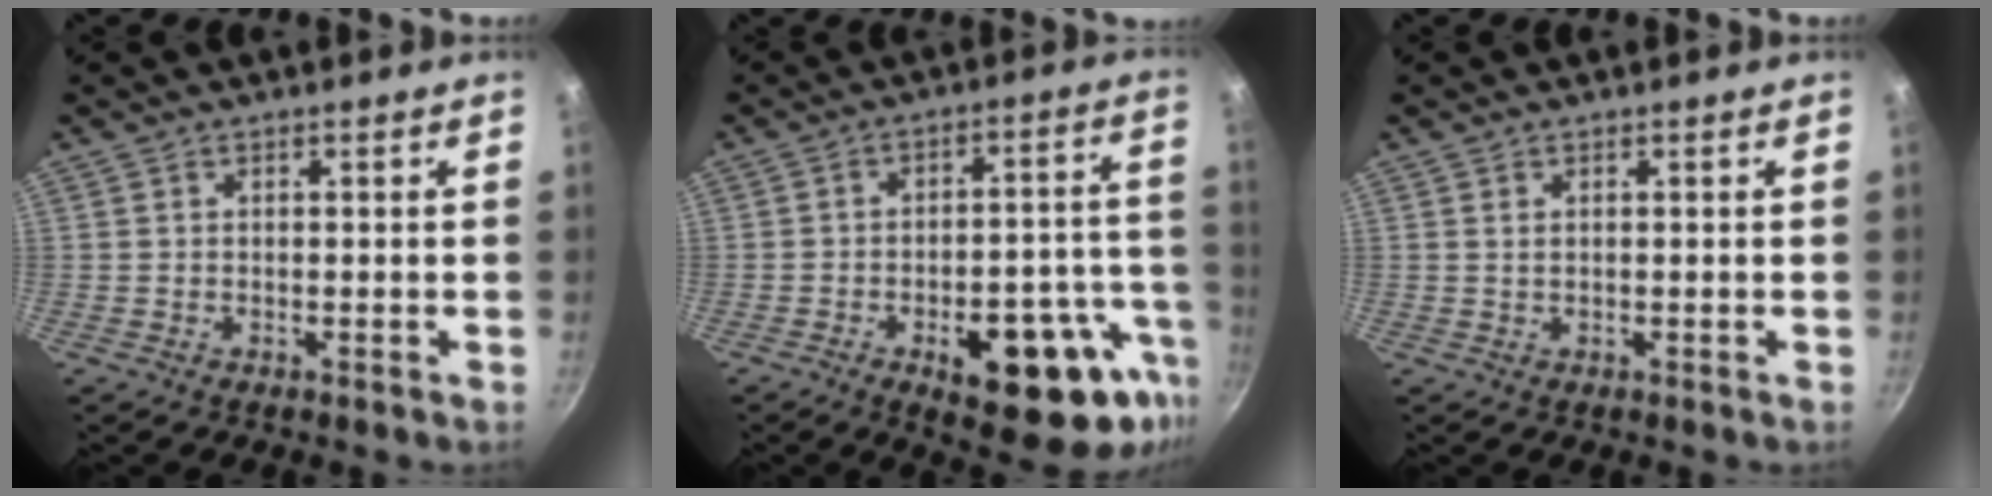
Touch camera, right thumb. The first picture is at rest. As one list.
[{"total": 19.2, "force": [-8.9, 7.1, 15.4], "torque": [-0.148, 0.061, -0.107]}, {"total": 0.6, "force": [0.3, 0.2, 0.4], "torque": [-0.009, 0.000, 0.007]}]